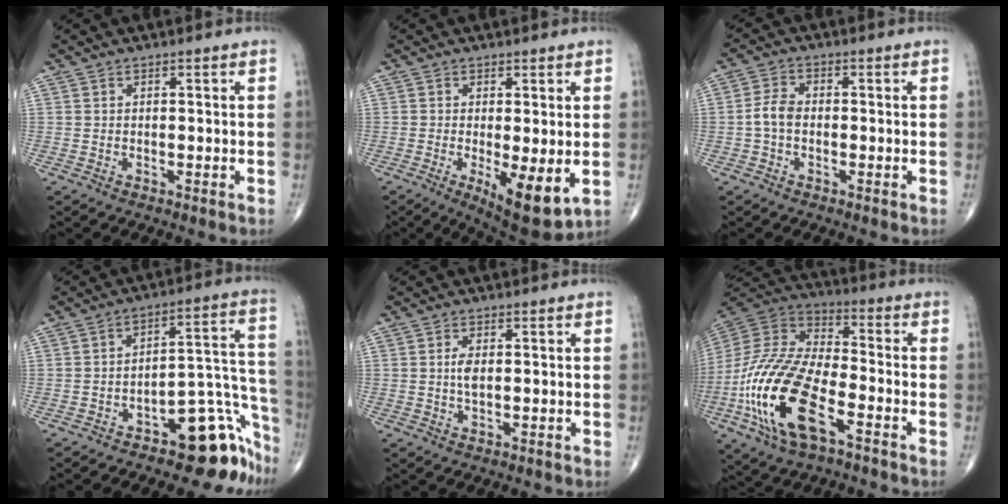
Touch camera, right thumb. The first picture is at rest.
{"total": 9.5, "force": [-2.0, 3.1, 8.8], "torque": [-0.129, -0.026, -0.024]}
{"total": 3.9, "force": [-0.8, 2.5, 2.8], "torque": [-0.056, 0.012, -0.022]}
{"total": 15.6, "force": [-10.2, 6.8, 9.6], "torque": [-0.047, 0.132, -0.143]}
{"total": 2.3, "force": [0.1, 0.9, 2.1], "torque": [-0.044, -0.002, 0.000]}
{"total": 22.3, "force": [-8.8, 9.7, 18.0], "torque": [-0.390, 0.029, -0.162]}